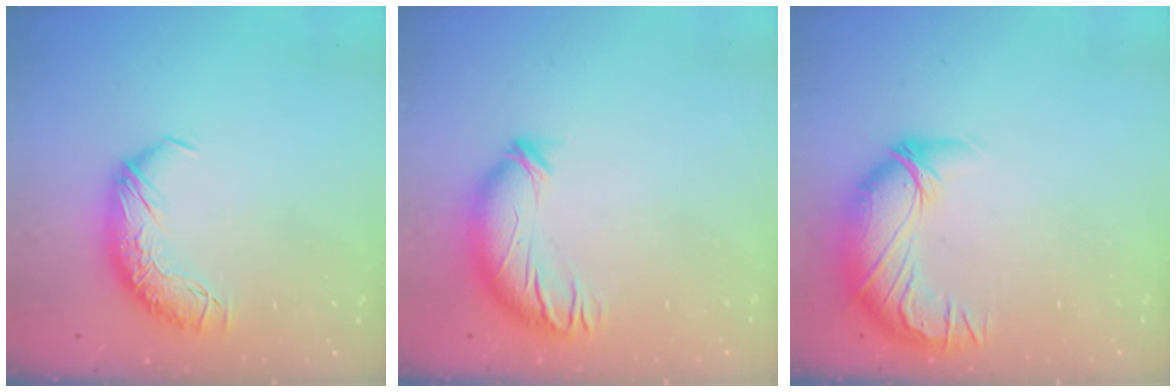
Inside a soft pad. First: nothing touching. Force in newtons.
{"total": 3.9, "press": 3.0, "slide": 2.6}
{"total": 2.8, "press": 0.0, "slide": 2.8}